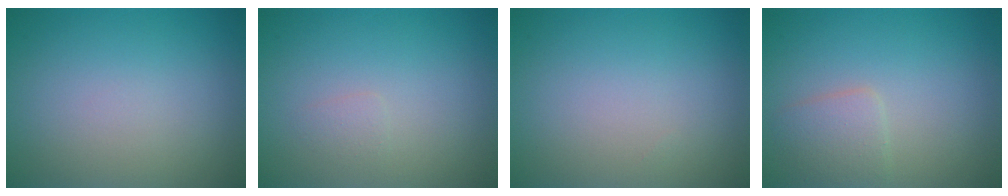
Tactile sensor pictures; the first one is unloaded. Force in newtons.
{"total": 0.7, "press": 0.7, "slide": 0.1}
{"total": 0.0}
{"total": 2.2, "press": 2.2, "slide": 0.1}